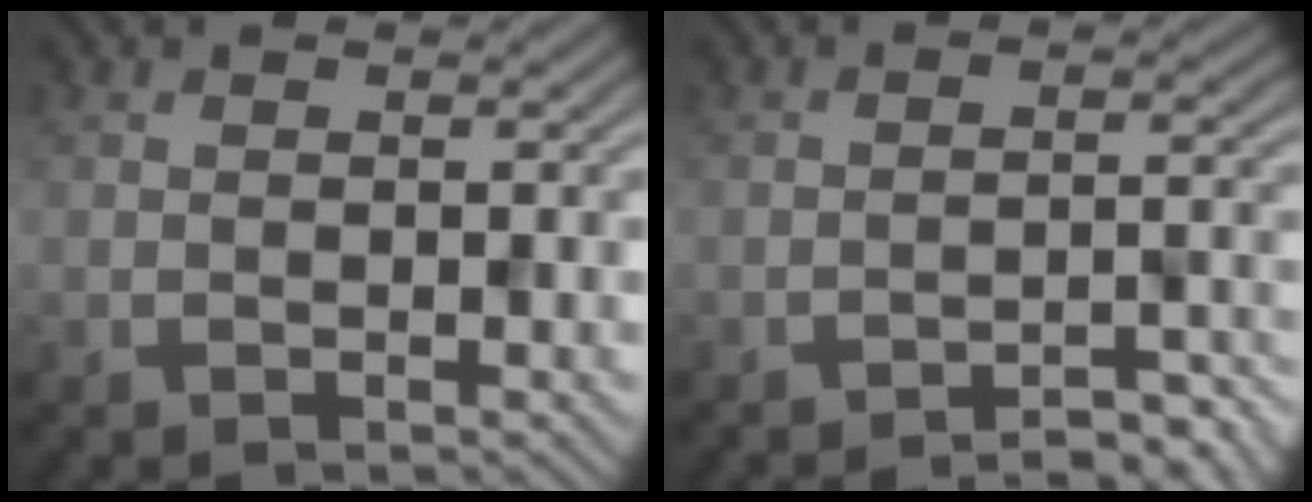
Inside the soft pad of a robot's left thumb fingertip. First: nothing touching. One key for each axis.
{"total": 5.2, "fx": -4.6, "fy": 0.6, "fz": 2.4, "tx": -0.036, "ty": 0.020, "tz": -0.062}